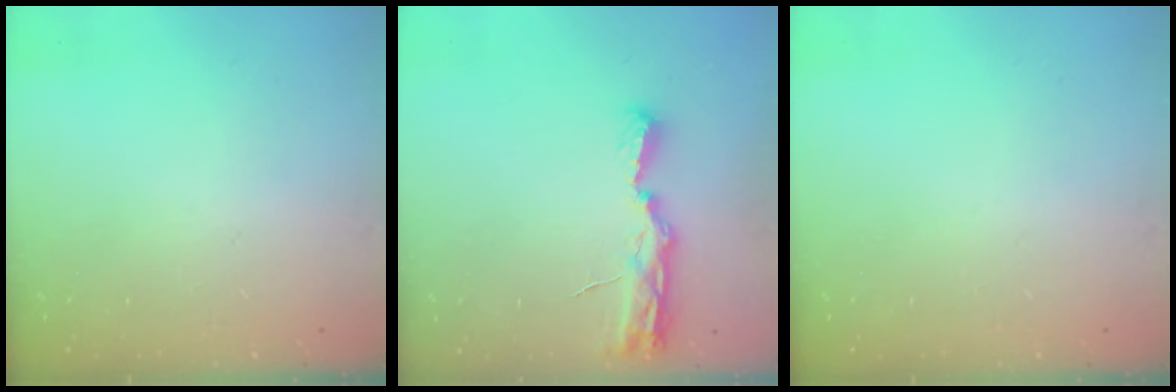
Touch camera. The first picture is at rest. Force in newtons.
{"total": 8.1, "press": 8.1, "slide": 0.8}
{"total": 0.0}